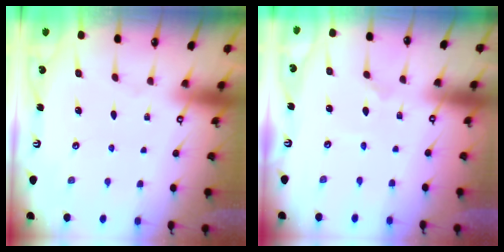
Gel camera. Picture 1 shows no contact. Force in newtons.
{"total": 0.8, "press": 0.8, "slide": 0.2}